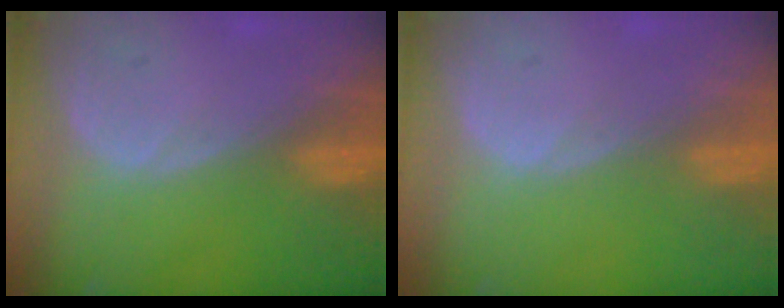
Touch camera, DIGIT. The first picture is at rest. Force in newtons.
{"total": 0.0}